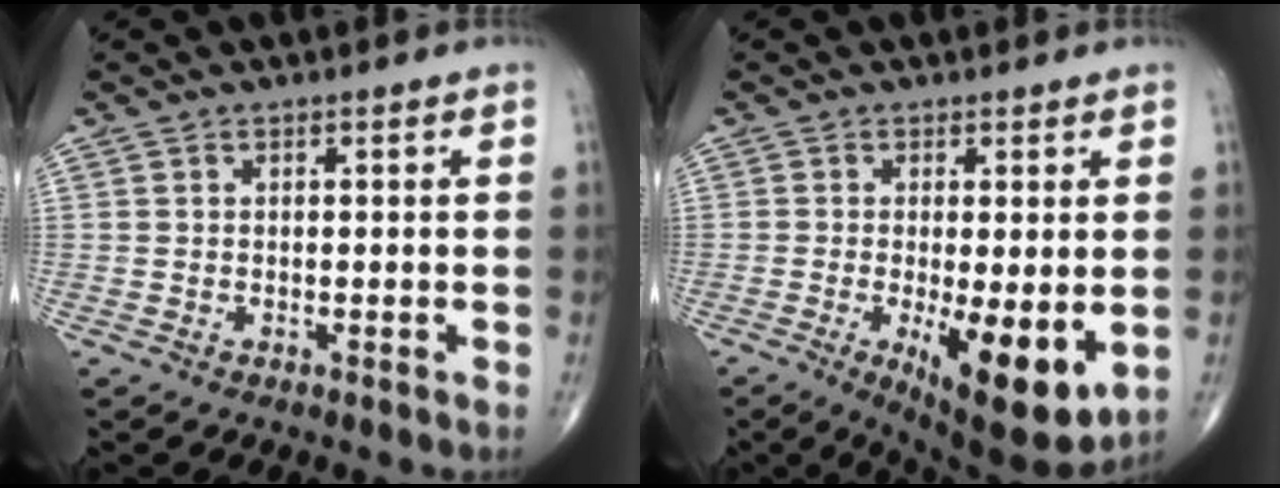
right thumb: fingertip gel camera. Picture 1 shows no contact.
{"total": 12.4, "force": [-2.8, 4.0, 11.4], "torque": [-0.169, -0.027, -0.032]}